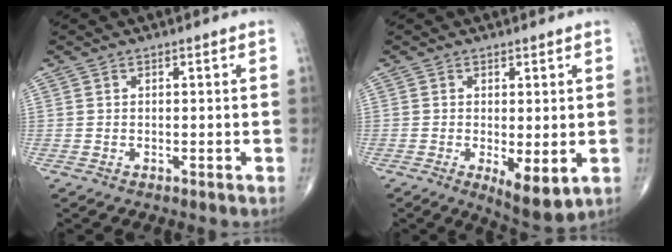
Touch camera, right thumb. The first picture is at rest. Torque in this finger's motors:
{"motor_torque": [-0.90, 0.38, 0.01, -0.09, 0.00]}